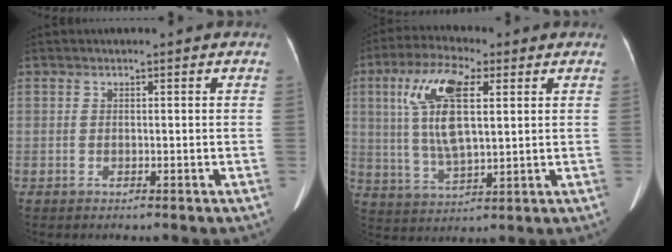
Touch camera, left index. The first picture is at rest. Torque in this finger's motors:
{"motor_torque": [2.00, -0.14, 1.05, 0.10]}